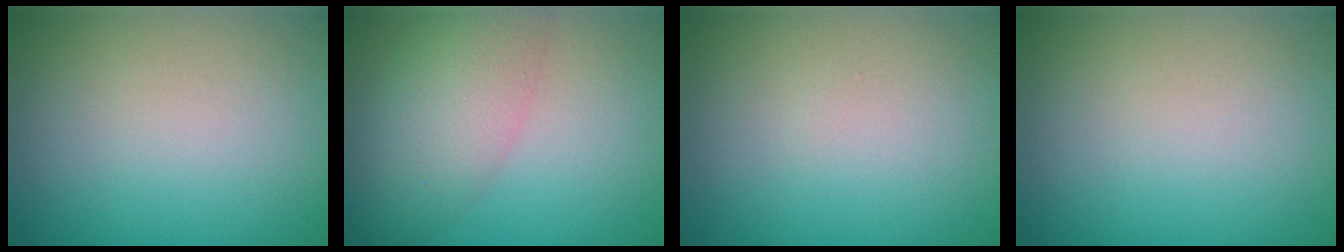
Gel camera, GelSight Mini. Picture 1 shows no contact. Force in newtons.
{"total": 5.3, "press": 5.3, "slide": 0.2}
{"total": 0.0}
{"total": 0.0}